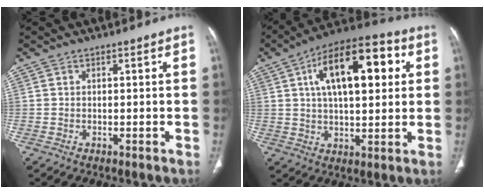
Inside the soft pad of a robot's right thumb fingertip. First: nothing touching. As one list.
[{"total": 18.5, "force": [5.3, 8.4, 15.7], "torque": [-0.222, 0.012, 0.077]}]